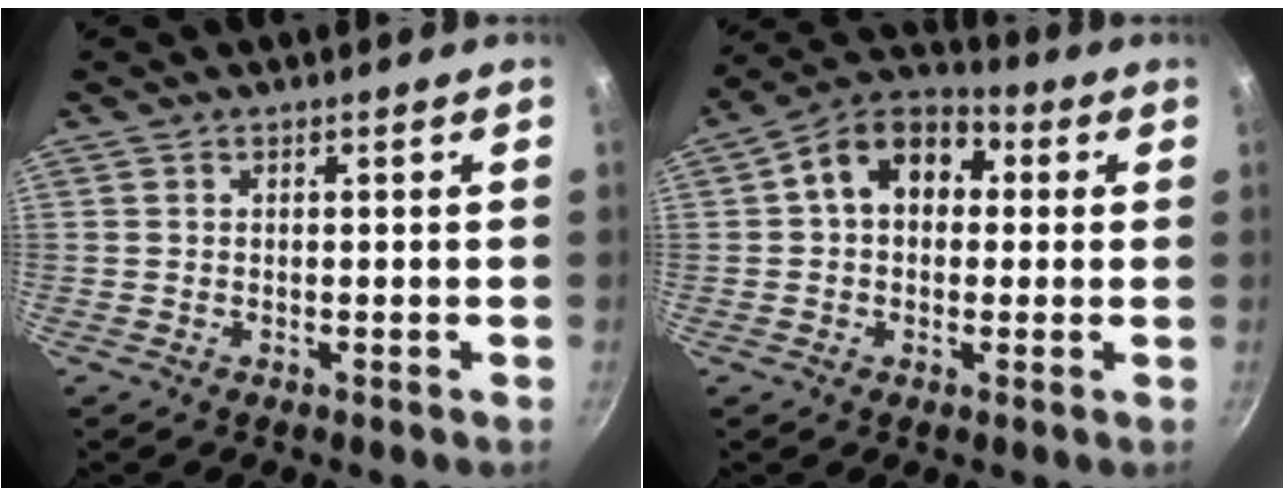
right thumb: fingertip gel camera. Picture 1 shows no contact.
{"total": 12.4, "force": [2.1, 9.1, 8.2], "torque": [-0.097, 0.031, 0.011]}